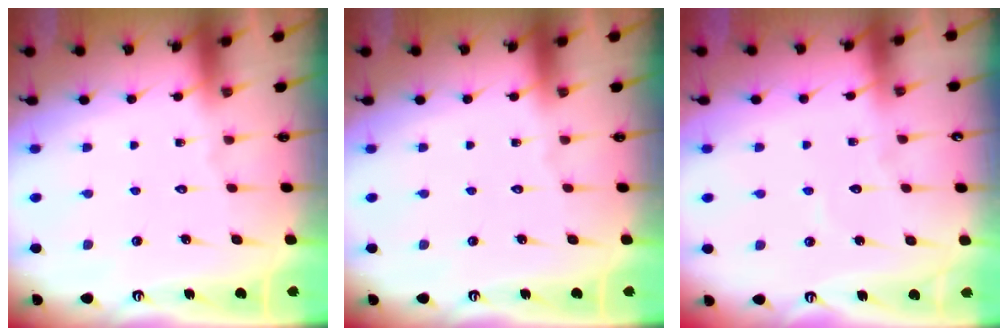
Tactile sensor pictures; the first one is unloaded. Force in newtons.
{"total": 0.0}
{"total": 3.9, "press": 3.8, "slide": 0.4}